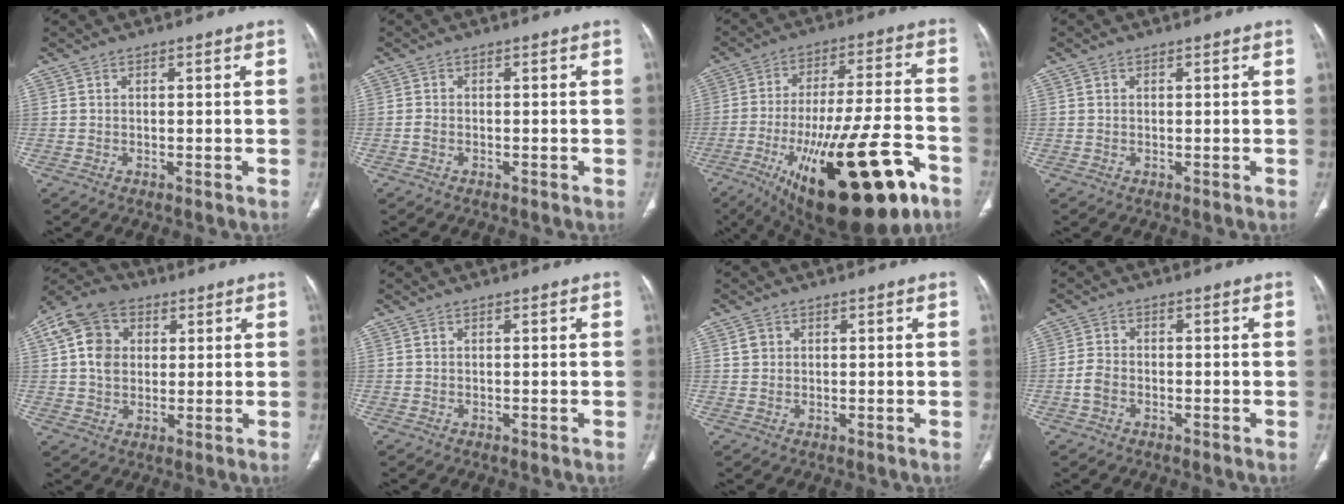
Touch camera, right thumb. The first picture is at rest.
{"total": 1.0, "force": [-0.5, 0.6, 0.7], "torque": [-0.018, -0.001, -0.013]}
{"total": 29.7, "force": [-13.9, 9.6, 24.5], "torque": [-0.371, 0.039, -0.206]}
{"total": 0.5, "force": [0.2, 0.4, 0.2], "torque": [-0.004, 0.003, 0.004]}
{"total": 11.3, "force": [2.8, 9.0, 6.3], "torque": [-0.116, 0.011, 0.043]}
{"total": 0.0}
{"total": 1.7, "force": [0.6, 1.5, 0.6], "torque": [-0.004, 0.000, 0.009]}
{"total": 3.0, "force": [-1.3, 2.0, 1.8], "torque": [-0.039, 0.011, -0.028]}